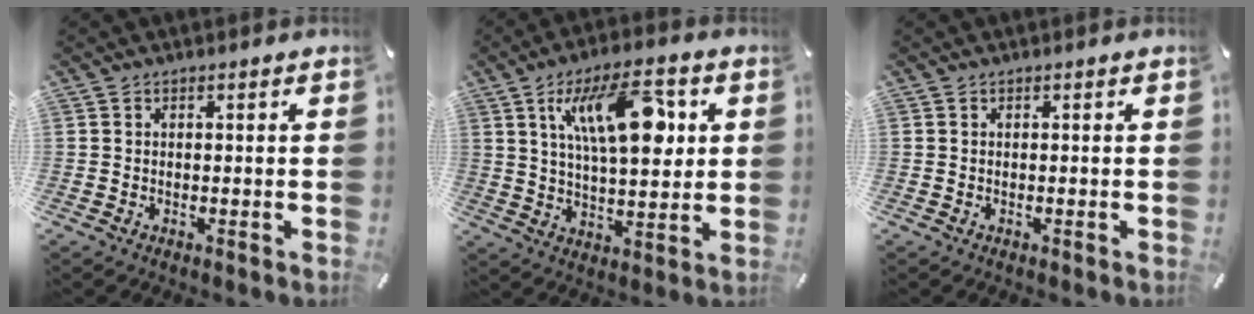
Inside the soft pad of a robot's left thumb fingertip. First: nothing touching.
{"total": 18.5, "force": [6.4, 8.3, 15.2], "torque": [-0.243, 0.000, 0.100]}
{"total": 0.0}